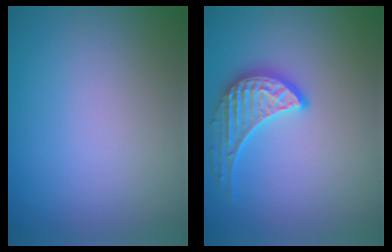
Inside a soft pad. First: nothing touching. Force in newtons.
{"total": 3.3, "press": 3.1, "slide": 1.2}